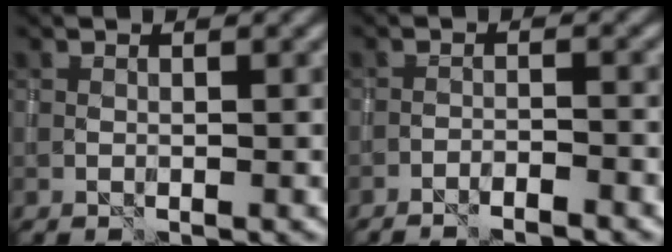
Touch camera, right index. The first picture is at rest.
{"total": 2.6, "force": [-2.3, 0.3, 1.0], "torque": [-0.017, 0.005, -0.038]}